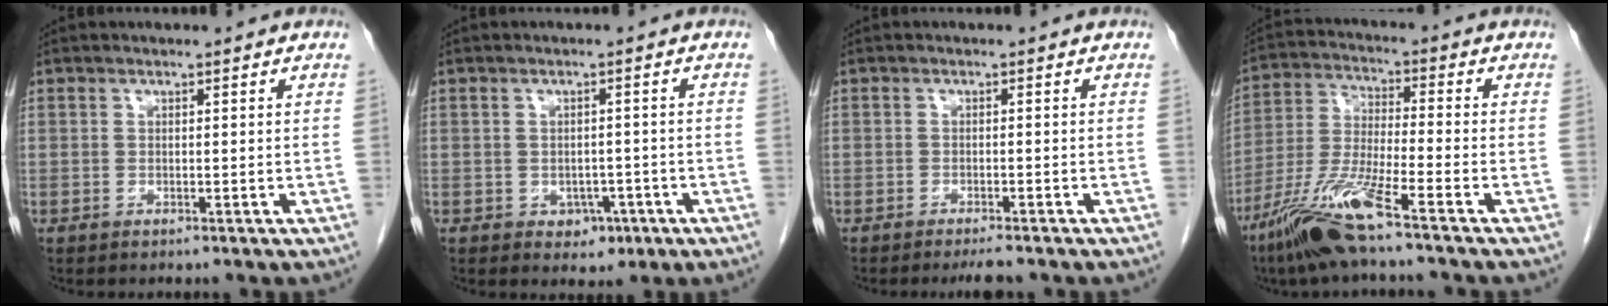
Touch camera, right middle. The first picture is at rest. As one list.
[{"total": 3.2, "force": [-1.3, 2.5, 1.6], "torque": [-0.010, 0.006, -0.008]}, {"total": 2.5, "force": [-2.2, 0.2, 1.3], "torque": [-0.019, -0.004, -0.031]}, {"total": 11.1, "force": [-7.5, 0.0, 8.2], "torque": [-0.178, -0.028, -0.150]}]